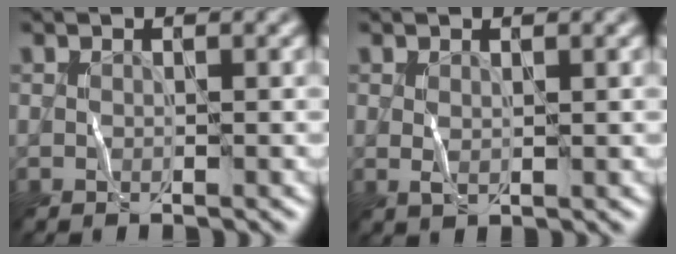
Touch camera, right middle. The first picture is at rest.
{"total": 0.9, "force": [0.4, 0.5, 0.6], "torque": [-0.018, -0.001, 0.008]}